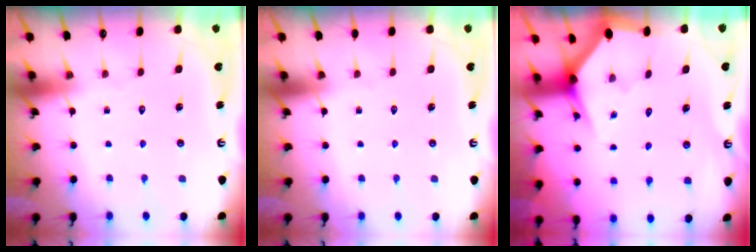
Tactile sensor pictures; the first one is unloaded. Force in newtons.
{"total": 0.0}
{"total": 2.6, "press": 2.6, "slide": 0.2}